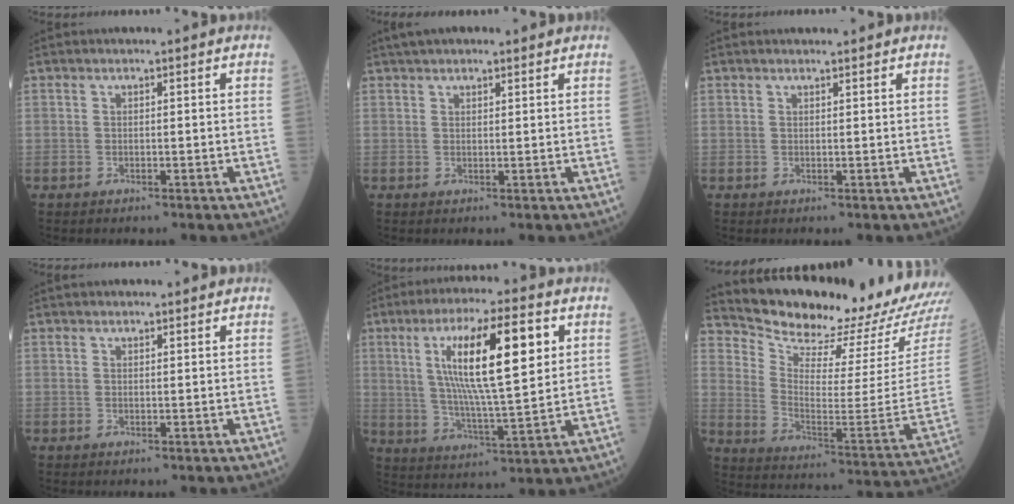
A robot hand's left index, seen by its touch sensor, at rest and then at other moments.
{"total": 5.4, "force": [4.5, 1.3, 2.8], "torque": [-0.043, 0.034, 0.069]}
{"total": 2.0, "force": [1.8, 0.0, 0.8], "torque": [-0.009, 0.008, 0.022]}
{"total": 2.7, "force": [2.5, 0.4, 1.0], "torque": [-0.011, 0.021, 0.029]}
{"total": 15.6, "force": [4.4, 2.2, 14.8], "torque": [-0.274, 0.007, 0.075]}
{"total": 21.8, "force": [20.7, 0.7, 6.6], "torque": [-0.135, -0.121, 0.289]}